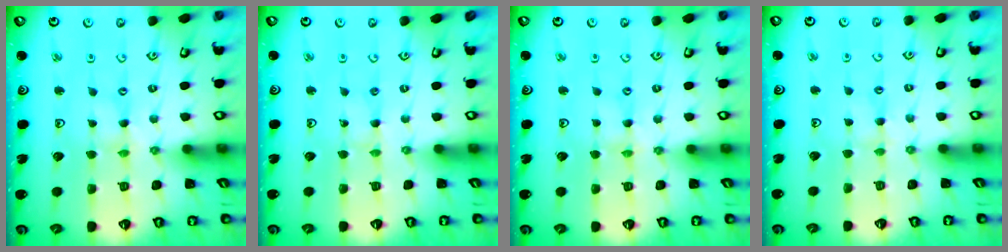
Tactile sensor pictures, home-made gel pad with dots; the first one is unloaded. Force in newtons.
{"total": 1.2, "press": 1.2, "slide": 0.2}
{"total": 2.2, "press": 2.2, "slide": 0.4}
{"total": 1.9, "press": 1.8, "slide": 0.4}